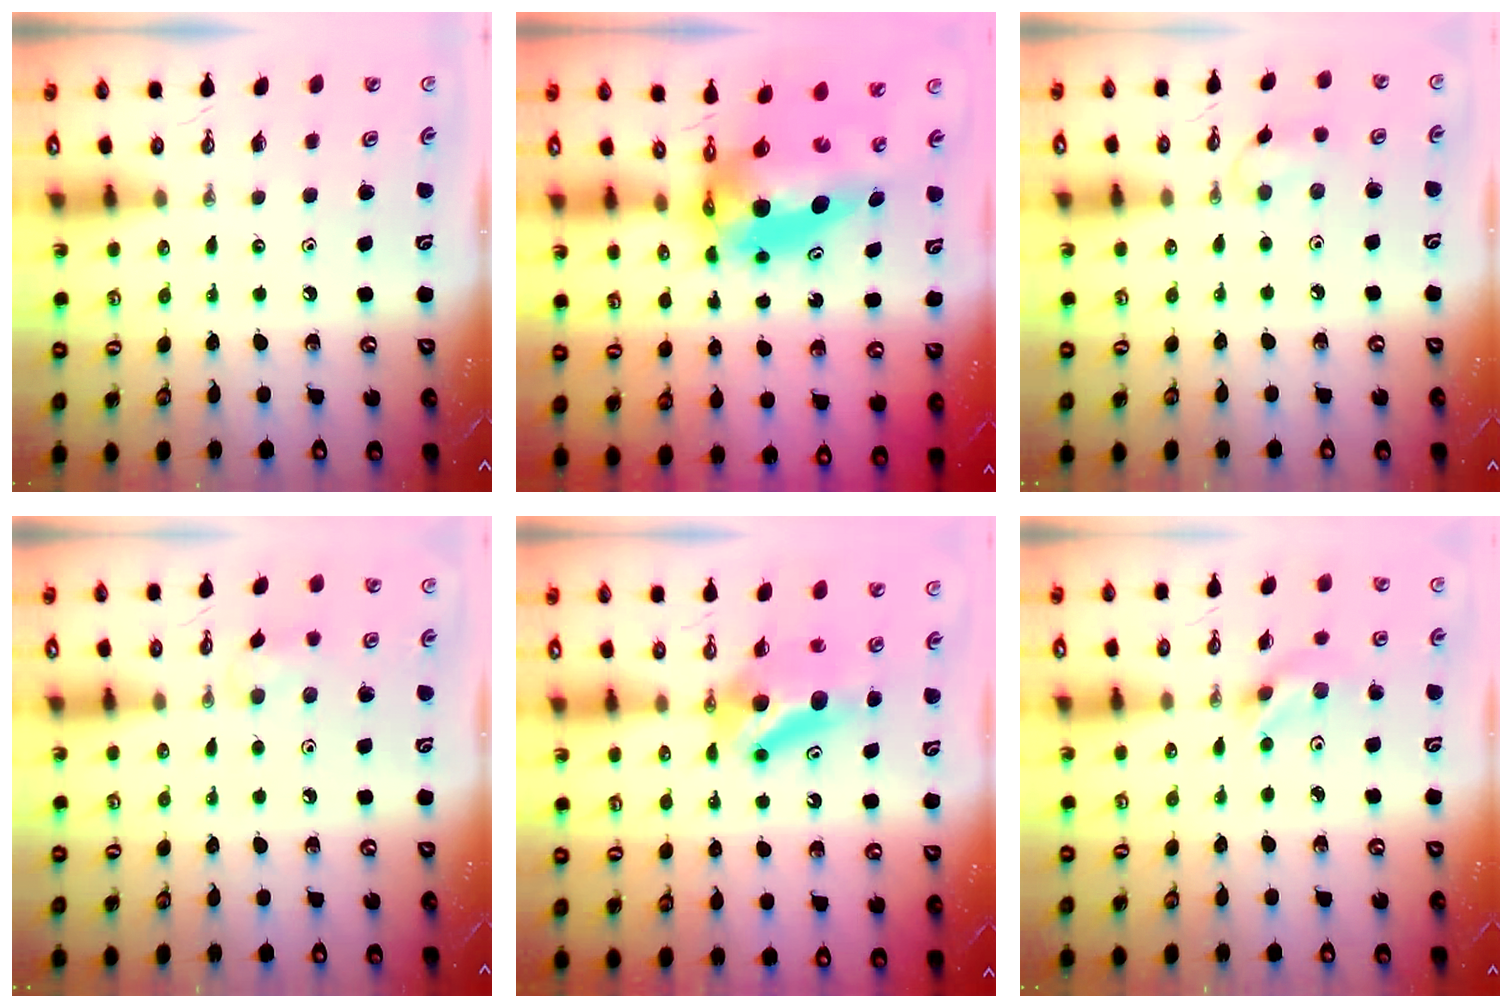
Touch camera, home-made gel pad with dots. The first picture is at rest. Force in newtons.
{"total": 8.5, "press": 8.5, "slide": 0.9}
{"total": 7.7, "press": 7.1, "slide": 3.2}
{"total": 6.3, "press": 6.2, "slide": 1.2}
{"total": 8.3, "press": 5.9, "slide": 5.8}
{"total": 4.0, "press": 4.0, "slide": 0.8}